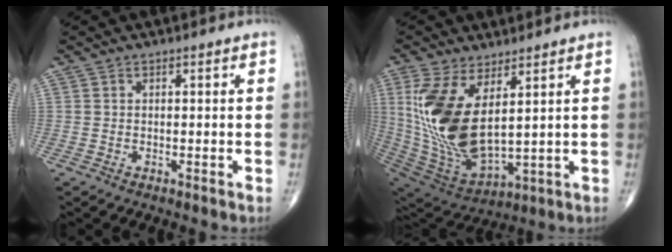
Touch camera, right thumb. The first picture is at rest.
{"total": 18.7, "force": [4.6, 8.8, 15.9], "torque": [-0.330, -0.035, 0.109]}